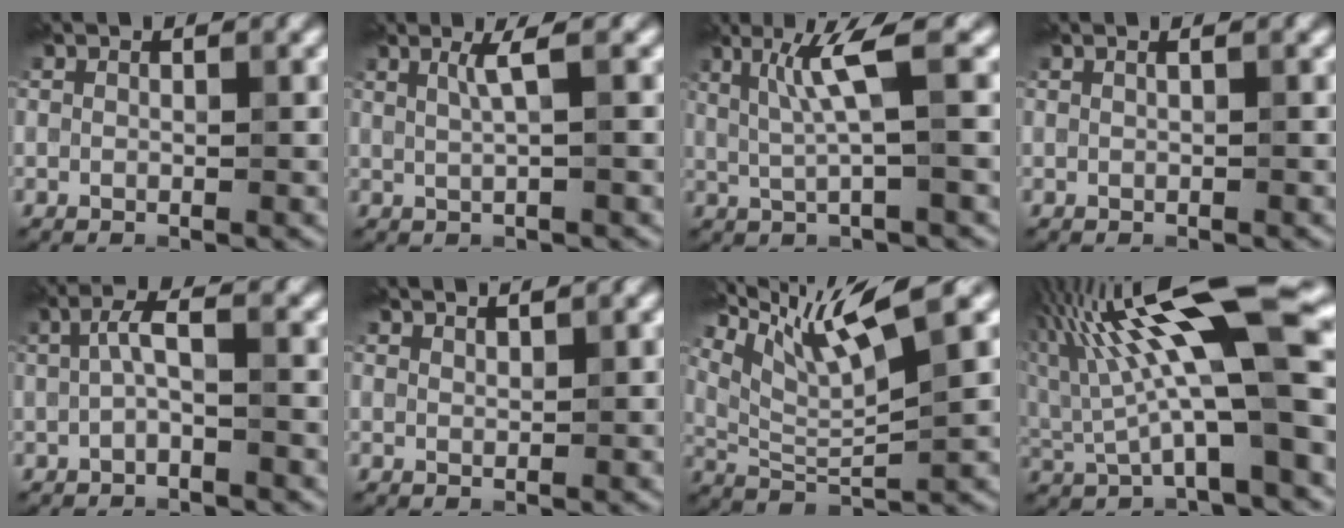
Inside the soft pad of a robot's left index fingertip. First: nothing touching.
{"total": 1.0, "force": [-0.2, -0.8, 0.5], "torque": [-0.032, -0.005, 0.028]}
{"total": 2.7, "force": [0.0, -0.9, 2.5], "torque": [-0.085, -0.005, 0.036]}
{"total": 1.0, "force": [0.6, 0.6, 0.6], "torque": [-0.002, 0.016, 0.003]}
{"total": 1.2, "force": [-0.7, -0.7, 0.5], "torque": [-0.045, -0.002, 0.014]}
{"total": 1.7, "force": [1.6, -0.4, -0.3], "torque": [0.009, 0.013, 0.026]}
{"total": 6.6, "force": [4.3, 0.3, 5.0], "torque": [-0.121, 0.003, 0.113]}
{"total": 11.0, "force": [1.4, 2.3, 10.7], "torque": [-0.202, 0.018, 0.049]}